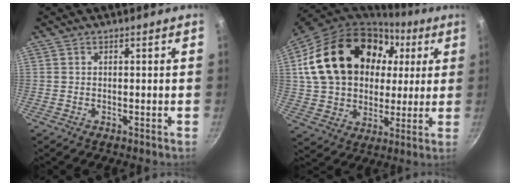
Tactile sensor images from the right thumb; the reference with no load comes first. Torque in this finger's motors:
{"motor_torque": [0.35, 4.66, 1.75, -0.06, 0.64]}